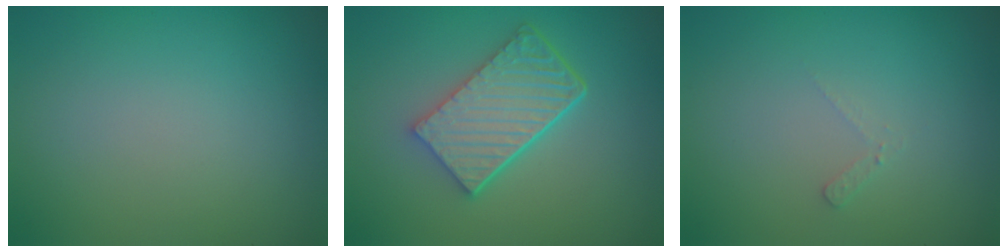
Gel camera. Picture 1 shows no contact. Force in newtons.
{"total": 5.7, "press": 4.2, "slide": 3.9}
{"total": 0.8, "press": 0.8, "slide": 0.2}